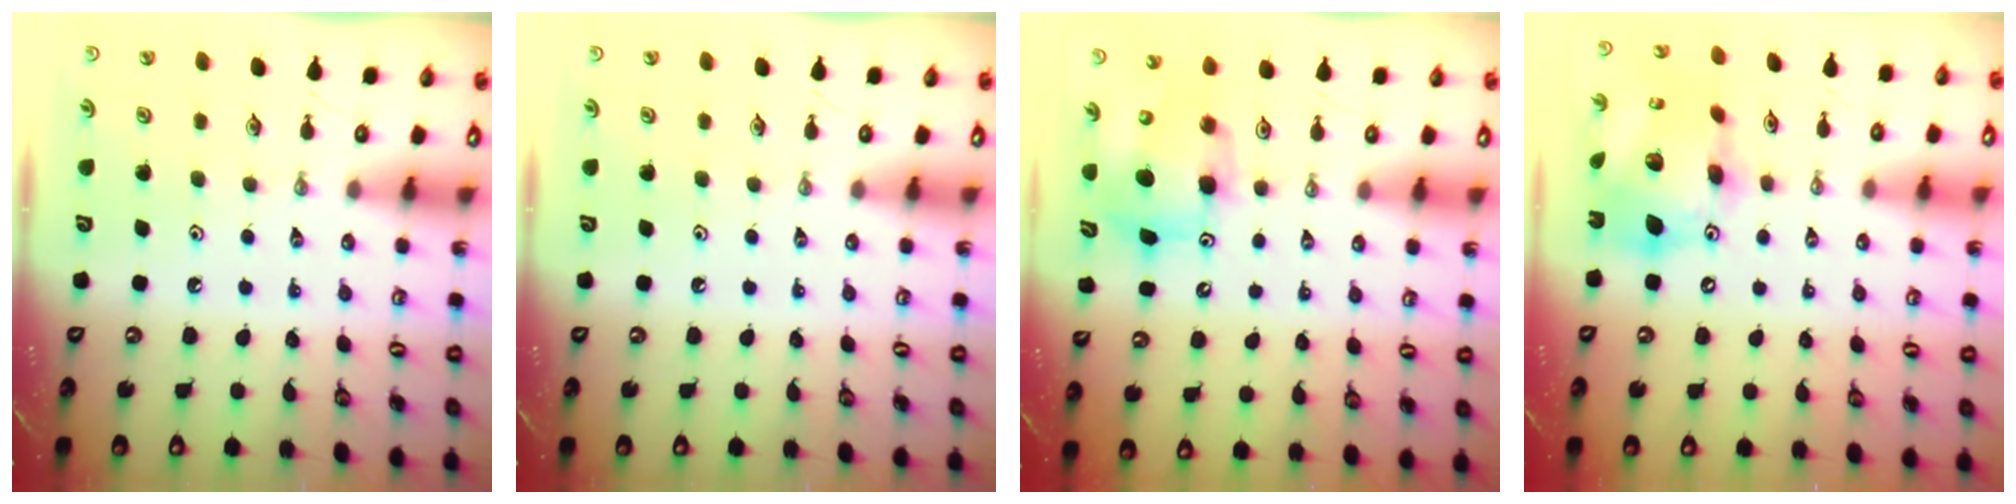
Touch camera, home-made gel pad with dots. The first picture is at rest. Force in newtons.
{"total": 0.0}
{"total": 8.2, "press": 8.0, "slide": 1.8}
{"total": 18.6, "press": 18.5, "slide": 2.1}